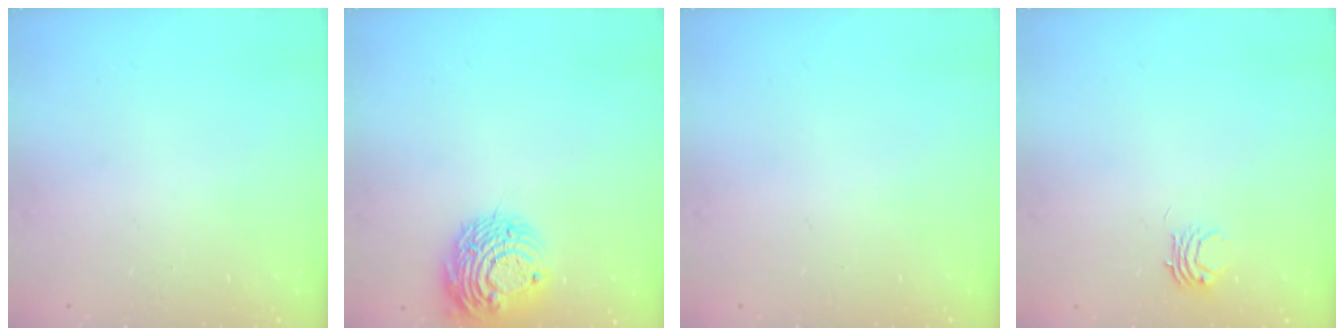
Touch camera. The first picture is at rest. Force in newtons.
{"total": 12.5, "press": 12.5, "slide": 1.2}
{"total": 0.0}
{"total": 3.4, "press": 3.4, "slide": 0.1}